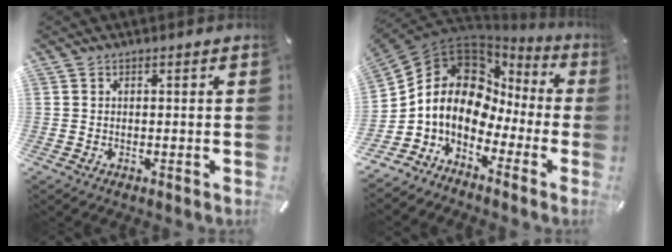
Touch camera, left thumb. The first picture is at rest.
{"total": 12.3, "force": [1.8, 9.7, 7.2], "torque": [-0.162, -0.034, 0.020]}